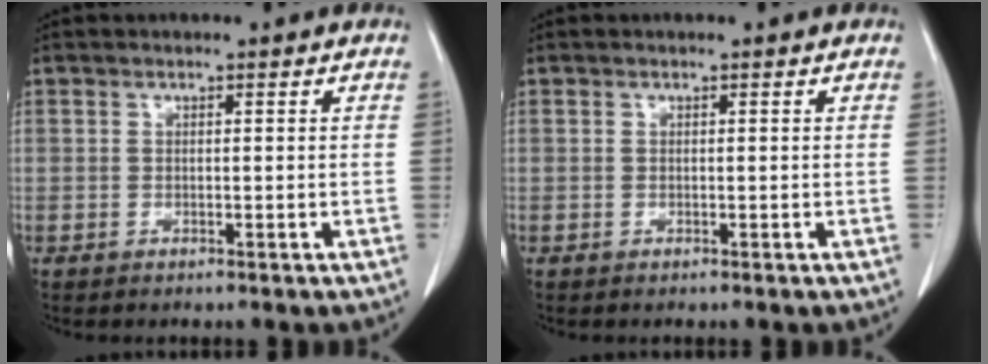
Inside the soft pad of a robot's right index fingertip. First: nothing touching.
{"total": 0.0}